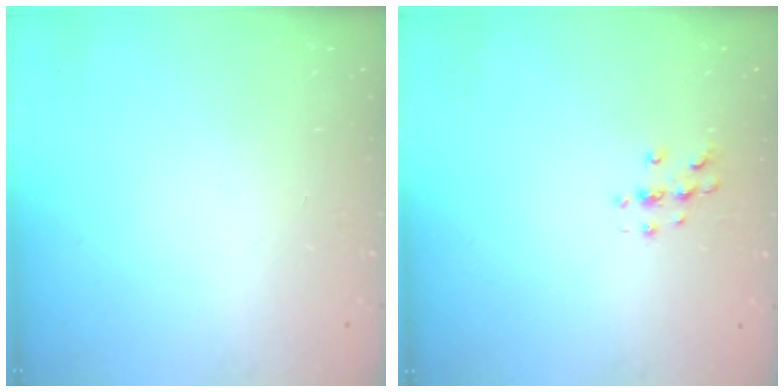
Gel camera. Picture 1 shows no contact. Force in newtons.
{"total": 3.0, "press": 3.0, "slide": 0.3}